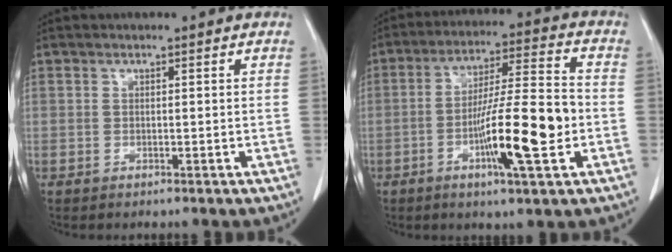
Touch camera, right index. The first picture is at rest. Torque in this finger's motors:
{"motor_torque": [0.99, 0.08, 0.41, 0.20]}